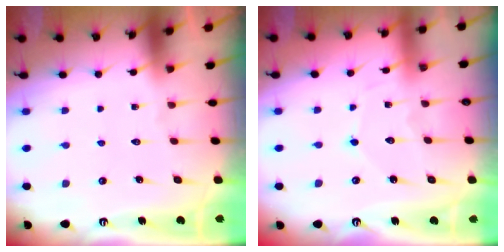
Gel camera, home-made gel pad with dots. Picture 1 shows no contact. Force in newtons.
{"total": 4.3, "press": 4.2, "slide": 0.2}